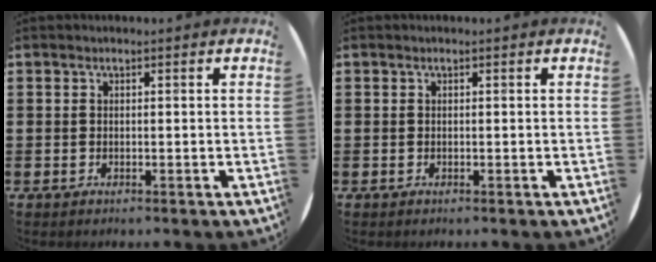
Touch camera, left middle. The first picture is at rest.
{"total": 0.0}